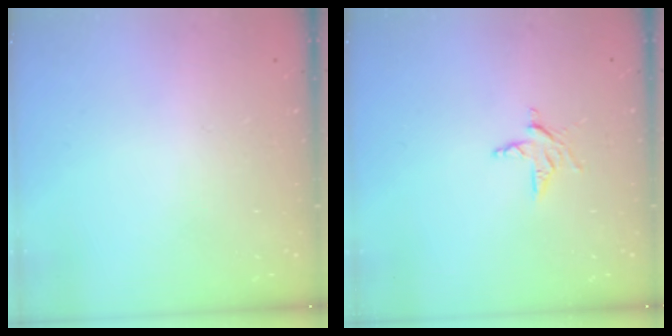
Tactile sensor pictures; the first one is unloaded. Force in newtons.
{"total": 5.2, "press": 5.2, "slide": 0.4}